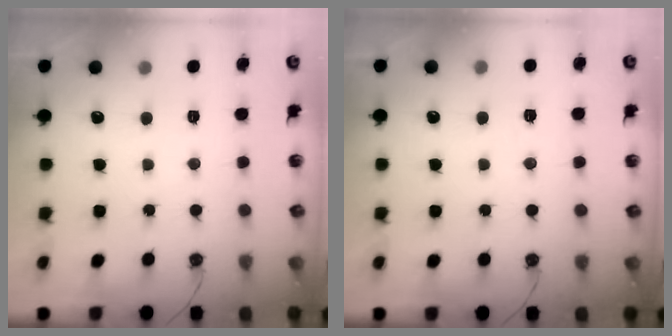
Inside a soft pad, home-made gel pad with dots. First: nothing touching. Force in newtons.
{"total": 2.4, "press": 1.7, "slide": 1.7}